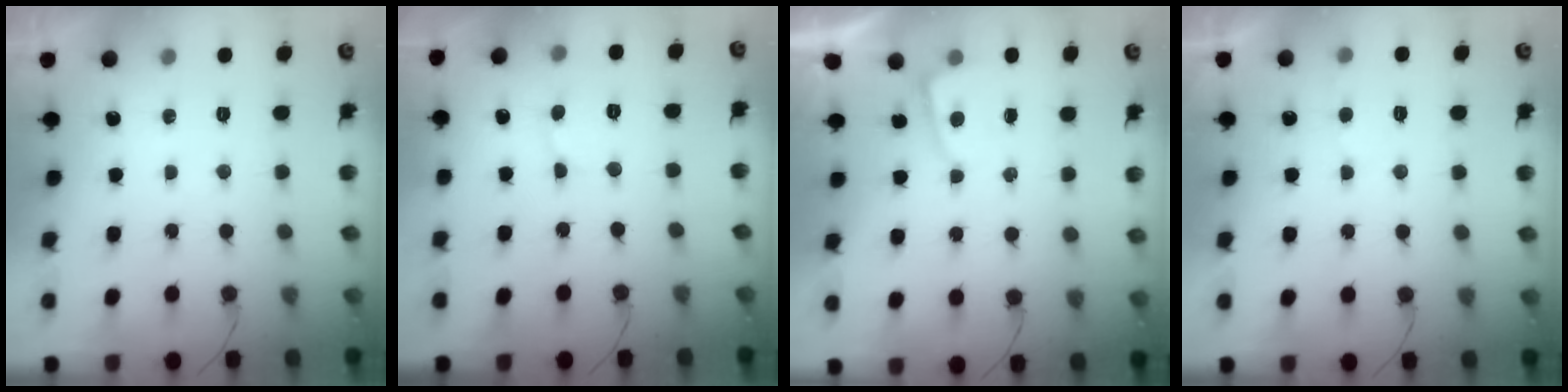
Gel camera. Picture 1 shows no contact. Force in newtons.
{"total": 2.7, "press": 2.7, "slide": 0.3}
{"total": 2.3, "press": 2.3, "slide": 0.2}
{"total": 2.3, "press": 2.3, "slide": 0.2}